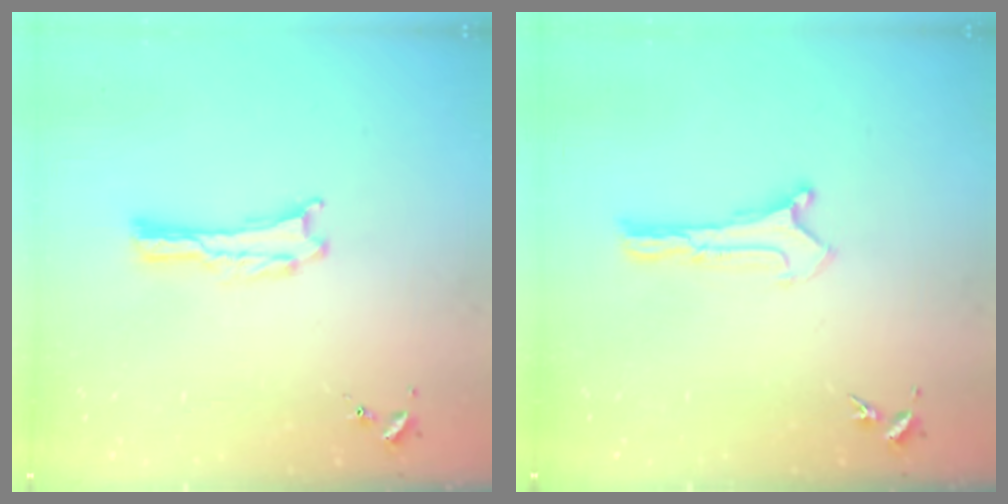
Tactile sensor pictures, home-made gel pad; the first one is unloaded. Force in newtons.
{"total": 0.5, "press": 0.5, "slide": 0.1}